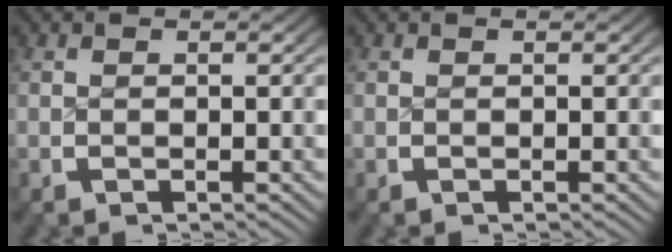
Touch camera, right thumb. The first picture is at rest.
{"total": 0.0}